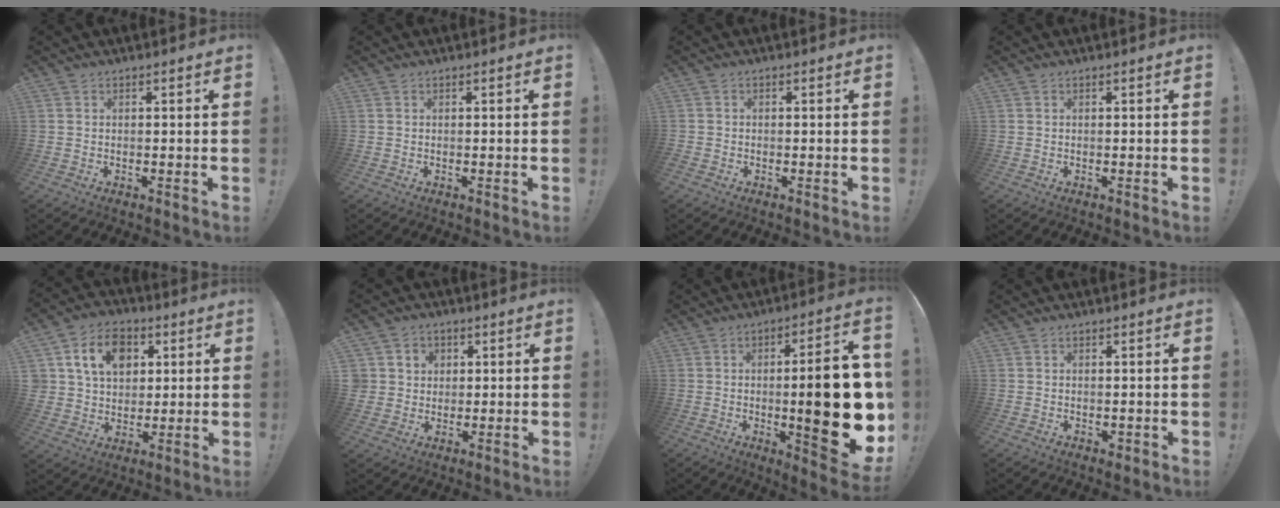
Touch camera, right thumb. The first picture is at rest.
{"total": 0.0}
{"total": 0.6, "force": [-0.5, 0.3, 0.1], "torque": [-0.006, 0.004, -0.009]}
{"total": 0.0}
{"total": 14.2, "force": [5.2, 10.9, 7.4], "torque": [-0.112, -0.008, 0.103]}
{"total": 5.9, "force": [1.4, 5.7, 0.8], "torque": [-0.015, -0.008, 0.031]}
{"total": 23.9, "force": [-1.7, 6.1, 23.0], "torque": [-0.331, -0.011, -0.020]}
{"total": 1.1, "force": [0.3, 1.0, 0.4], "torque": [-0.001, 0.001, 0.006]}